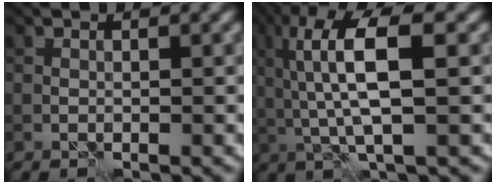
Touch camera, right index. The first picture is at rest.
{"total": 7.8, "force": [1.6, 2.0, 7.4], "torque": [-0.149, 0.007, 0.030]}